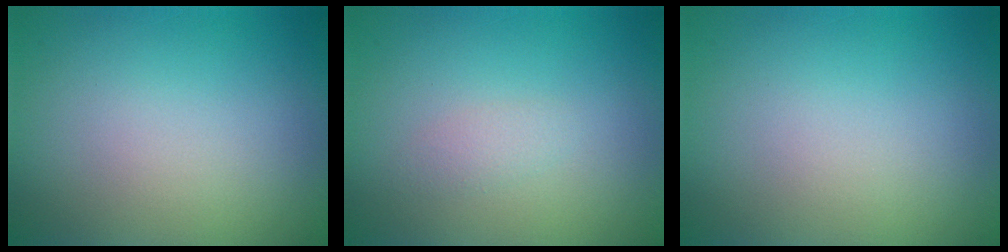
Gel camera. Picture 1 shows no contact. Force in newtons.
{"total": 1.0, "press": 1.0, "slide": 0.1}
{"total": 0.0}